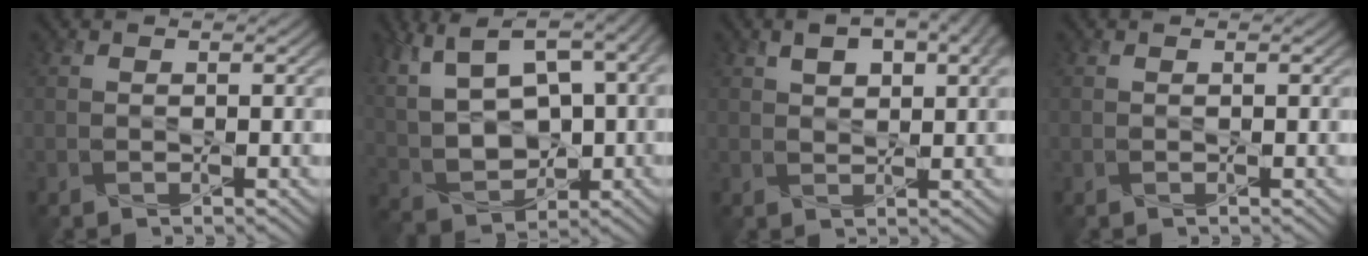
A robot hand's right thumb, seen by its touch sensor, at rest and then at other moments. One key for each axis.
{"total": 15.1, "fx": 4.9, "fy": 8.5, "fz": 11.5, "tx": -0.270, "ty": 0.017, "tz": 0.123}
{"total": 8.7, "fx": 4.3, "fy": 3.9, "fz": 6.5, "tx": -0.111, "ty": 0.015, "tz": 0.066}
{"total": 0.0}